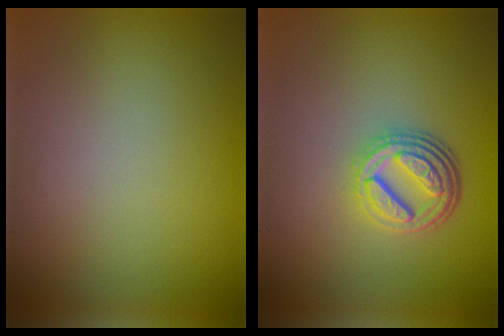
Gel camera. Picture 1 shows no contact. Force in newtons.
{"total": 4.9, "press": 3.5, "slide": 3.4}